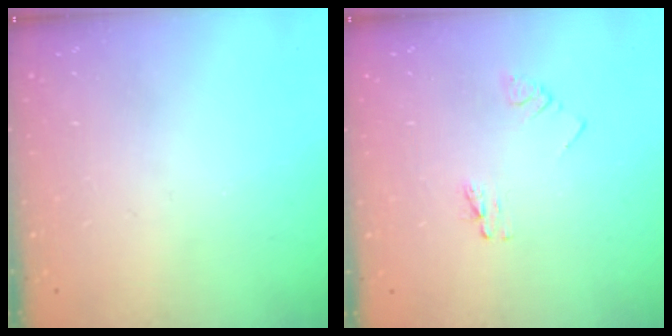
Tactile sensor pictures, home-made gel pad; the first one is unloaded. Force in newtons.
{"total": 2.8, "press": 2.8, "slide": 0.3}